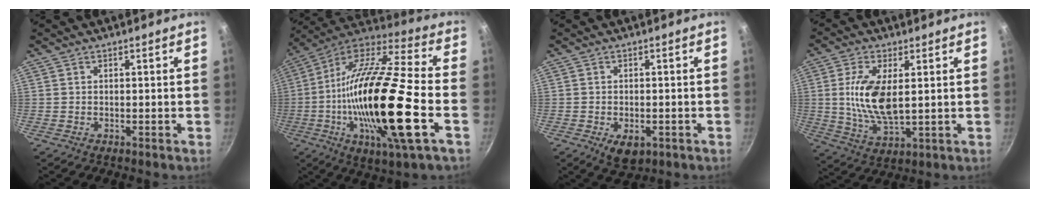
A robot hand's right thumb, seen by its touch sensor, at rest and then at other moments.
{"total": 28.5, "force": [-6.0, 6.6, 27.1], "torque": [-0.486, 0.007, -0.121]}
{"total": 5.2, "force": [-1.9, 3.1, 3.8], "torque": [-0.047, 0.001, -0.020]}
{"total": 11.4, "force": [1.6, 5.2, 10.0], "torque": [-0.194, -0.010, 0.035]}